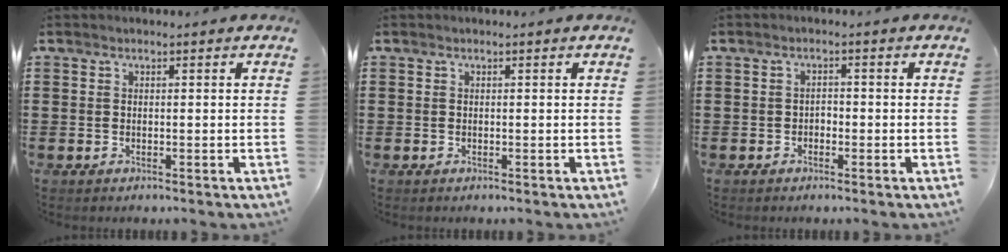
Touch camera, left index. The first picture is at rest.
{"total": 0.0}
{"total": 1.1, "force": [-0.8, 0.5, 0.5], "torque": [-0.014, 0.002, -0.019]}